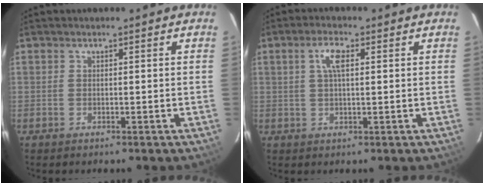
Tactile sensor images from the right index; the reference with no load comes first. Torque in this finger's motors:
{"motor_torque": [0.56, -0.10, 0.23, 0.09]}